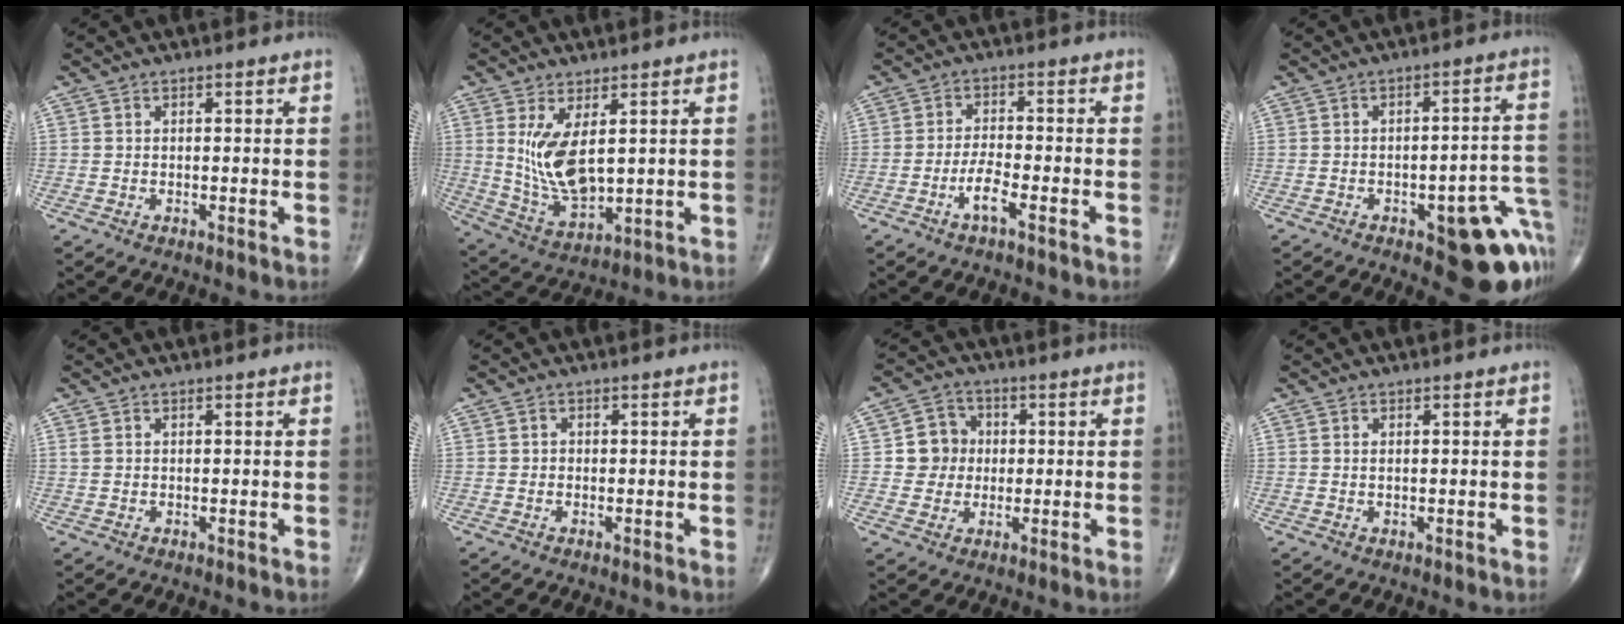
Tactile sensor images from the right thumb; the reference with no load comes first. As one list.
[{"total": 14.1, "force": [1.8, 7.3, 11.9], "torque": [-0.214, -0.017, 0.056]}, {"total": 4.3, "force": [-2.4, 0.8, 3.5], "torque": [-0.077, 0.017, -0.048]}, {"total": 14.9, "force": [-6.3, 5.4, 12.3], "torque": [-0.078, 0.044, -0.064]}, {"total": 0.8, "force": [0.4, 0.5, 0.5], "torque": [-0.010, 0.007, 0.012]}, {"total": 0.7, "force": [-0.1, 0.6, 0.2], "torque": [0.001, 0.002, -0.003]}, {"total": 6.7, "force": [0.3, 6.3, 2.0], "torque": [0.001, 0.008, -0.003]}, {"total": 0.5, "force": [0.2, 0.2, 0.4], "torque": [-0.010, 0.001, 0.006]}]